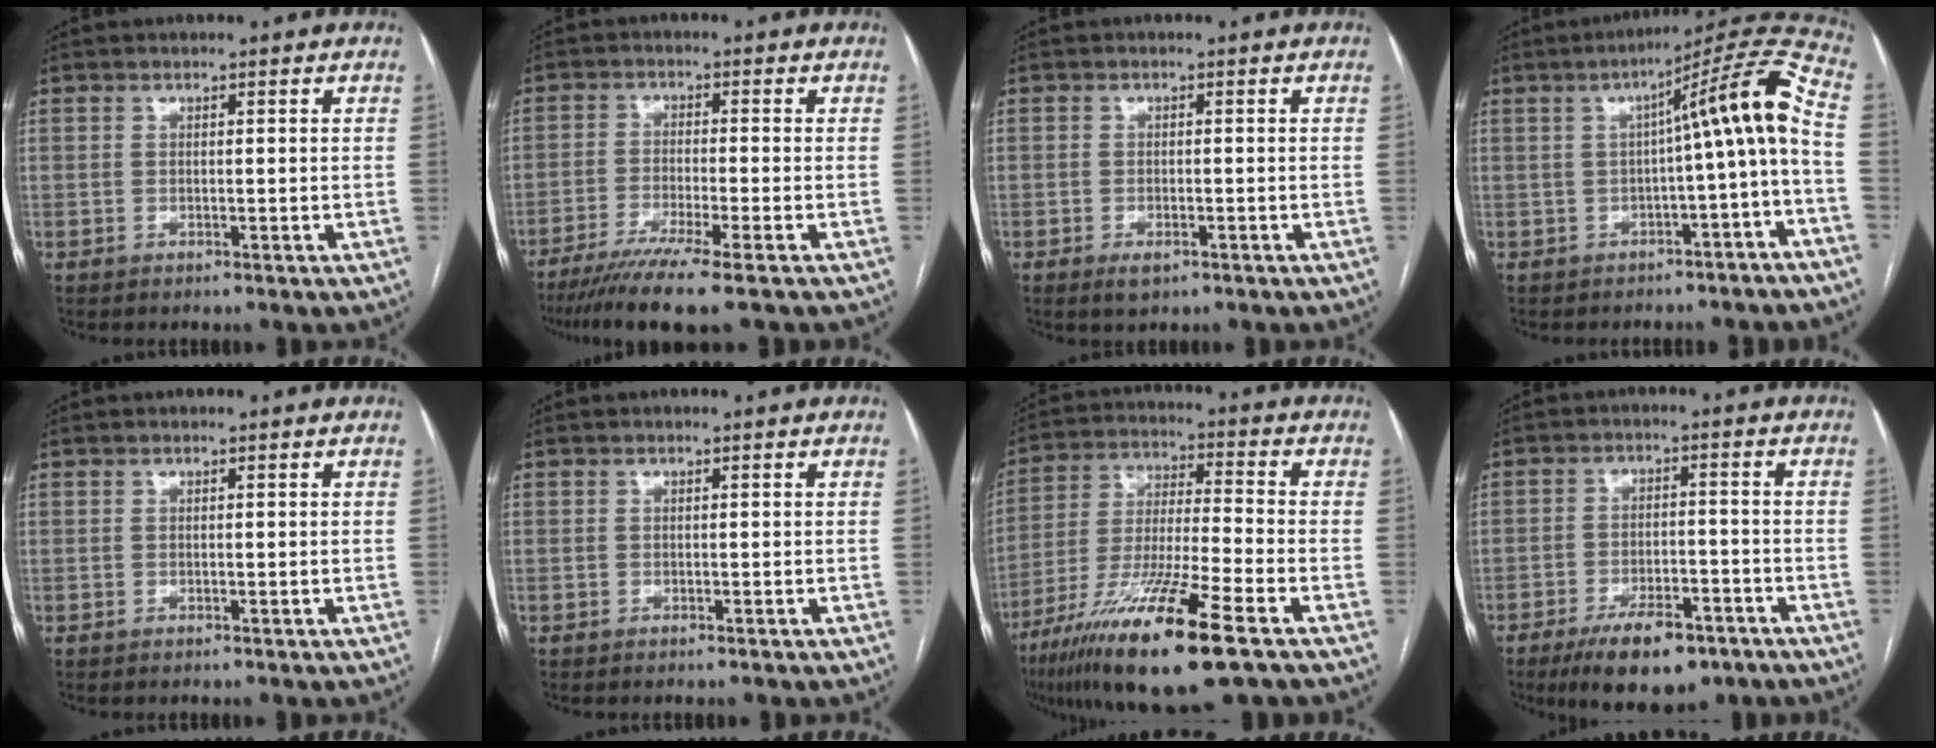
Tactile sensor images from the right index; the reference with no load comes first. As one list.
[{"total": 9.3, "force": [-6.8, -0.8, 6.3], "torque": [-0.101, -0.027, -0.110]}, {"total": 2.3, "force": [-1.4, 1.0, 1.6], "torque": [-0.030, -0.001, -0.015]}, {"total": 12.0, "force": [-1.5, -0.2, 11.9], "torque": [-0.158, 0.037, -0.025]}, {"total": 0.0}, {"total": 0.0}, {"total": 18.9, "force": [-10.9, 1.0, 15.5], "torque": [-0.298, -0.049, -0.195]}, {"total": 10.8, "force": [-7.3, 4.1, 6.7], "torque": [-0.109, -0.006, -0.115]}]